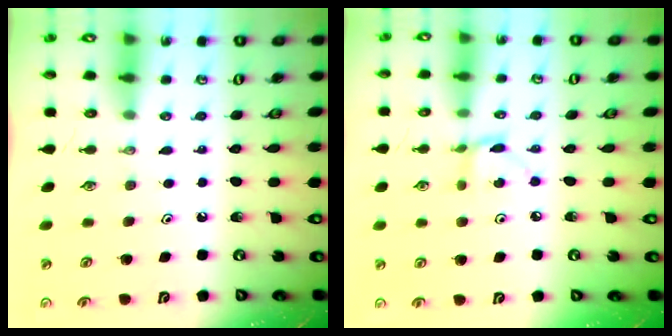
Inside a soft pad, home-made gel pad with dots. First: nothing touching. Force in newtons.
{"total": 4.2, "press": 4.1, "slide": 0.5}